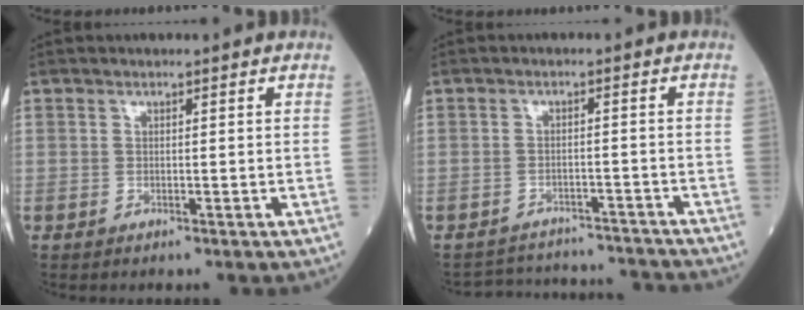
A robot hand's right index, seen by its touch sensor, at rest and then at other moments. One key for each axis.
{"total": 10.7, "fx": -10.5, "fy": 1.7, "fz": 0.7, "tx": -0.010, "ty": 0.019, "tz": -0.138}